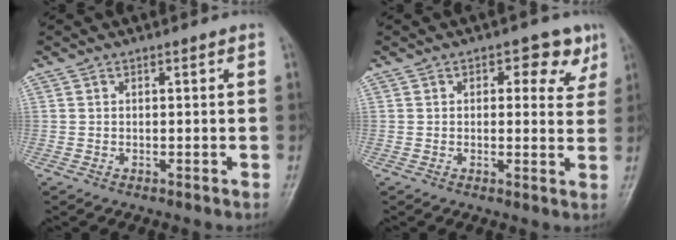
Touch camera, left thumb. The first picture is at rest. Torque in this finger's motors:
{"motor_torque": [-0.01, 0.37, -0.07, -0.09, 0.07]}